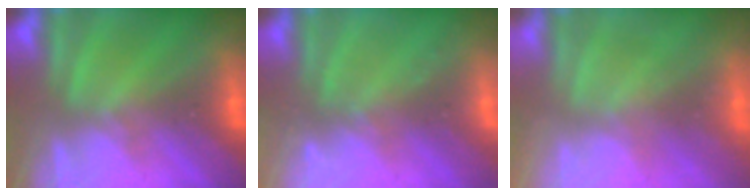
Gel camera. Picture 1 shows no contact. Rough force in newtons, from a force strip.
{"total": 2.2}
{"total": 2.4}